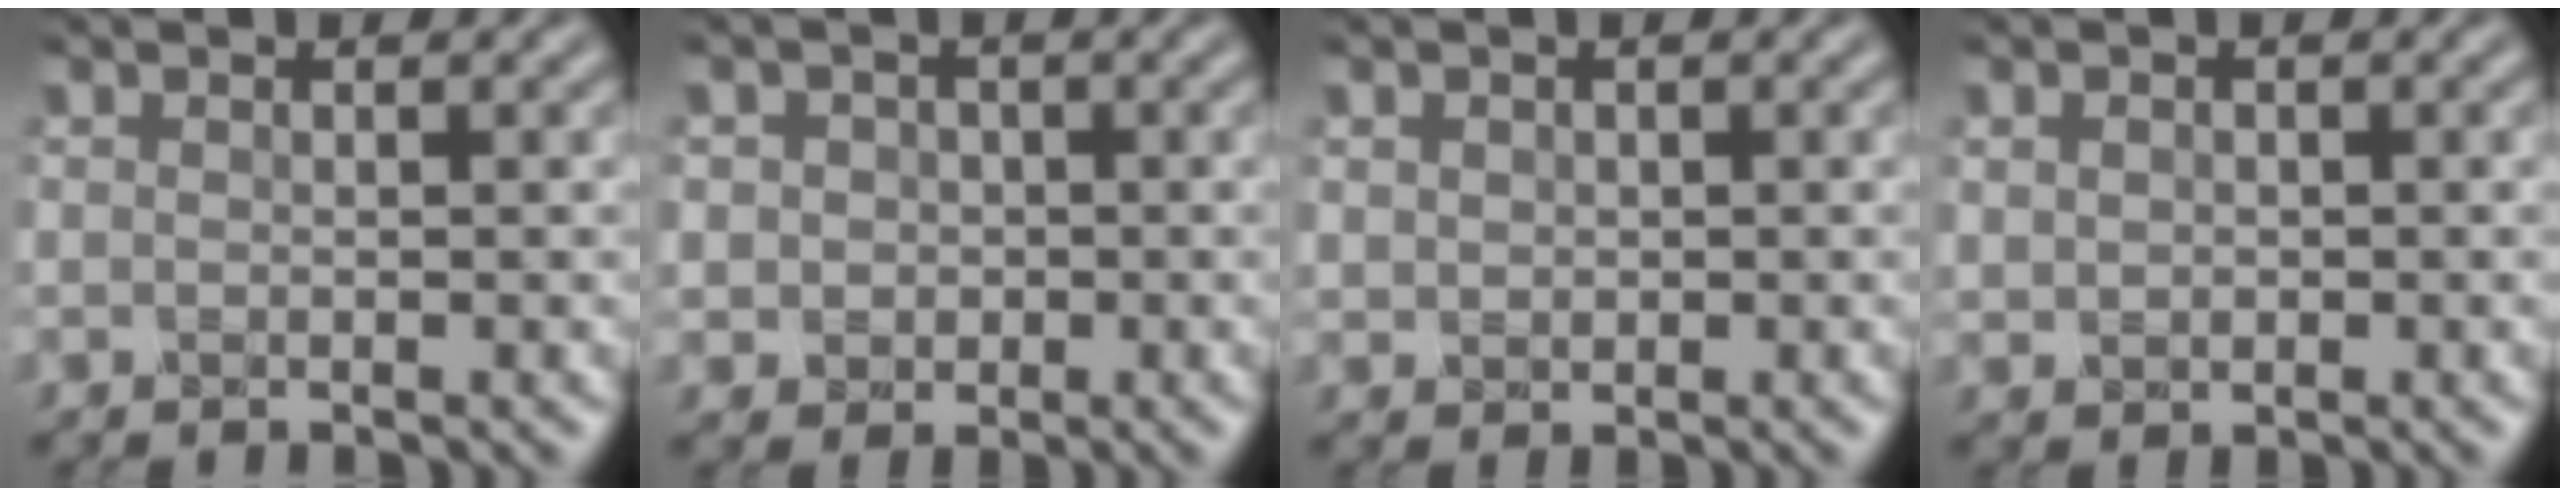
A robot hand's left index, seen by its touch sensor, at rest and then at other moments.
{"total": 2.6, "force": [0.2, 2.4, 0.9], "torque": [-0.002, 0.005, -0.003]}
{"total": 1.2, "force": [0.3, 1.0, 0.4], "torque": [-0.007, -0.003, 0.009]}
{"total": 1.3, "force": [0.2, 1.2, 0.6], "torque": [-0.009, -0.002, 0.006]}